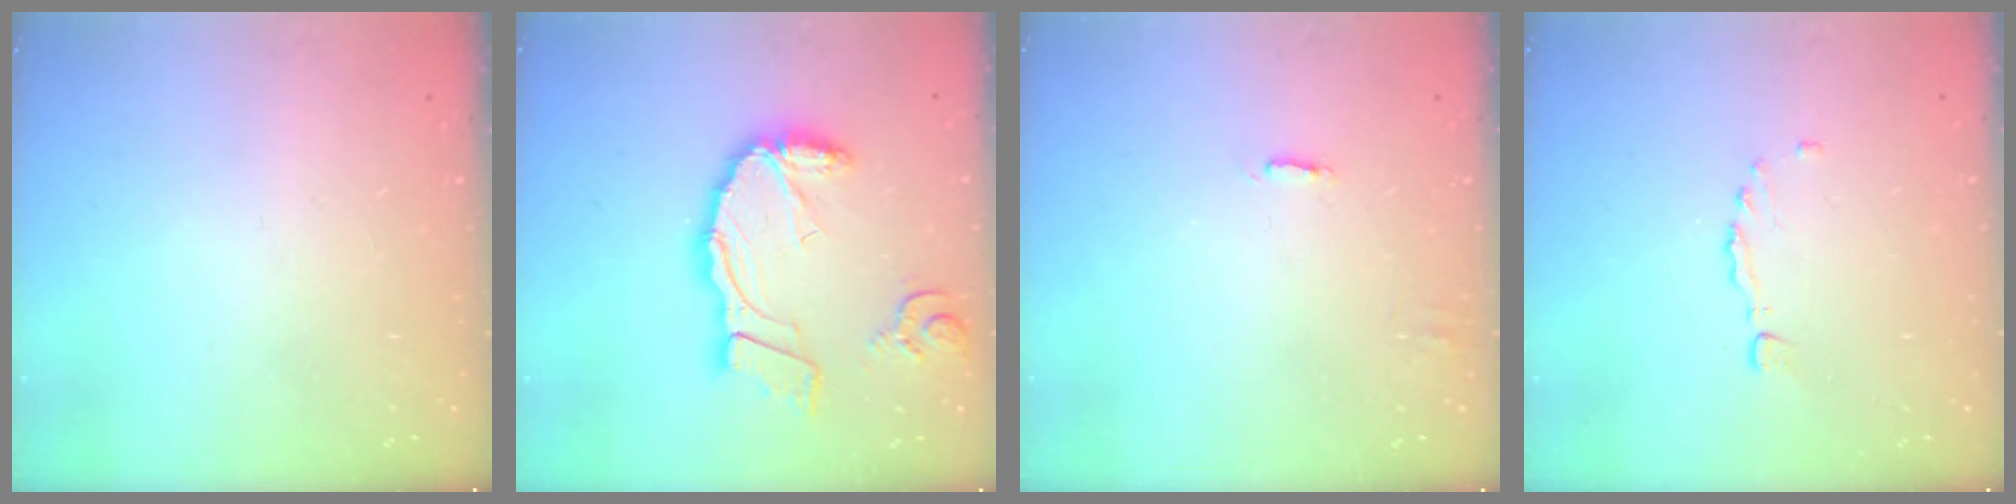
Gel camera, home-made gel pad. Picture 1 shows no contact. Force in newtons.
{"total": 17.8, "press": 17.7, "slide": 2.0}
{"total": 2.0, "press": 2.0, "slide": 0.1}
{"total": 1.4, "press": 1.3, "slide": 0.3}